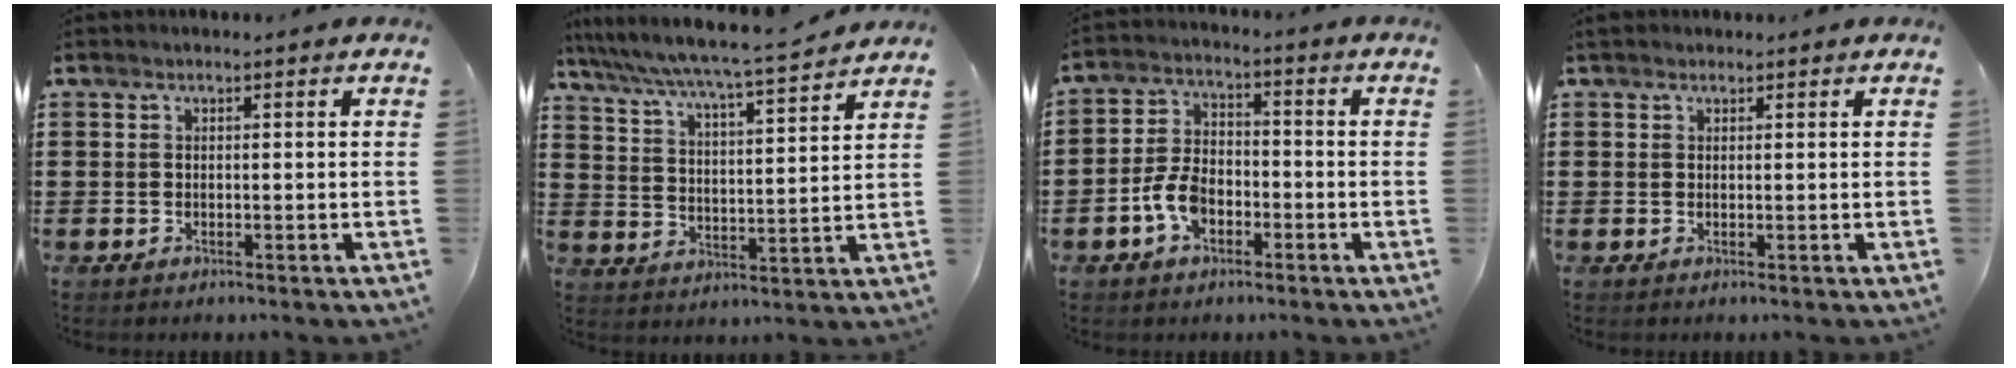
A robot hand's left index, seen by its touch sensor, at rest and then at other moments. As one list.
[{"total": 5.5, "force": [5.0, -0.5, 2.2], "torque": [-0.067, -0.040, 0.076]}, {"total": 6.2, "force": [-2.5, 3.6, 4.3], "torque": [-0.109, 0.002, -0.055]}, {"total": 0.9, "force": [0.7, 0.6, 0.2], "torque": [-0.007, 0.004, 0.013]}]